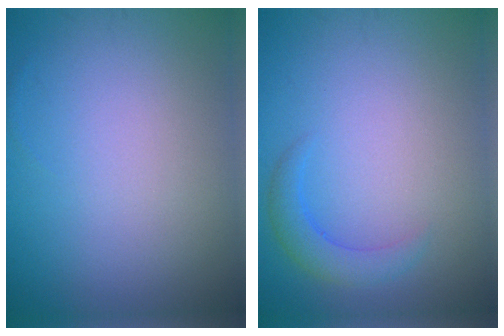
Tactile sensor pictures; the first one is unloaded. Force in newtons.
{"total": 2.3, "press": 2.3, "slide": 0.0}